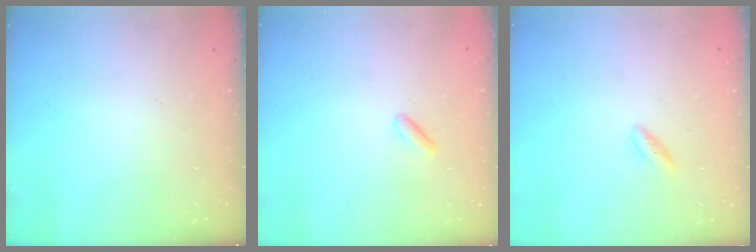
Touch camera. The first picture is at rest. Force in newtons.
{"total": 1.3, "press": 1.2, "slide": 0.5}
{"total": 1.8, "press": 1.5, "slide": 1.0}